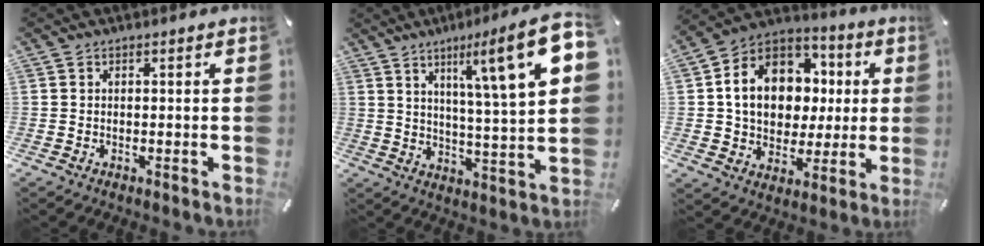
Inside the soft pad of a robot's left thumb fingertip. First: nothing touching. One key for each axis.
{"total": 16.7, "fx": 7.8, "fy": 2.2, "fz": 14.5, "tx": -0.217, "ty": -0.048, "tz": 0.105}
{"total": 14.9, "fx": 1.5, "fy": 12.6, "fz": 7.8, "tx": -0.155, "ty": 0.000, "tz": 0.034}